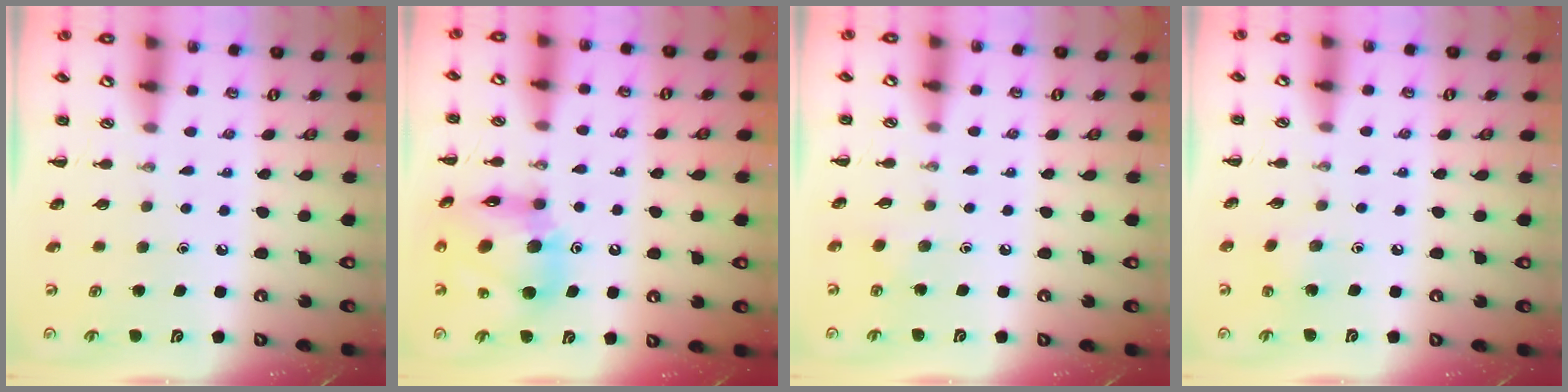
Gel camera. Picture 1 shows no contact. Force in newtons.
{"total": 14.8, "press": 14.2, "slide": 4.2}
{"total": 2.1, "press": 2.0, "slide": 0.7}
{"total": 6.5, "press": 6.2, "slide": 1.8}